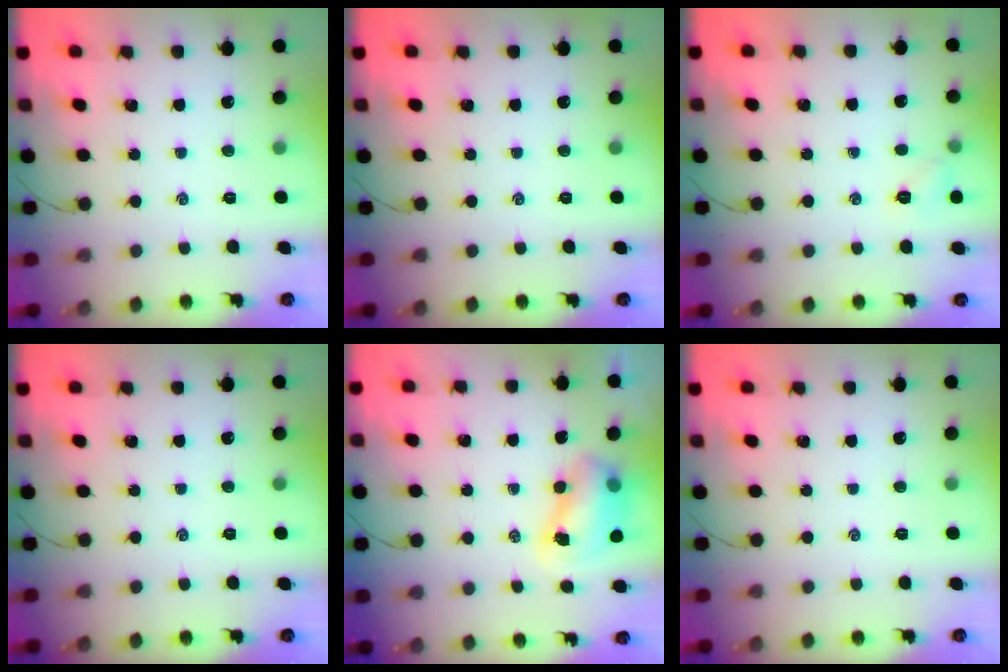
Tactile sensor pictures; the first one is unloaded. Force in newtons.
{"total": 0.0}
{"total": 5.2, "press": 4.9, "slide": 1.6}
{"total": 0.0}
{"total": 8.1, "press": 7.9, "slide": 1.3}
{"total": 0.0}